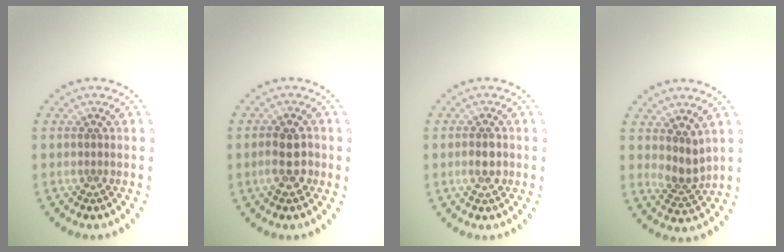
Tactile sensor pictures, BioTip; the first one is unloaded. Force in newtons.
{"total": 2.6, "press": 2.5, "slide": 0.3}
{"total": 1.7, "press": 1.6, "slide": 0.2}
{"total": 2.5, "press": 1.9, "slide": 1.6}